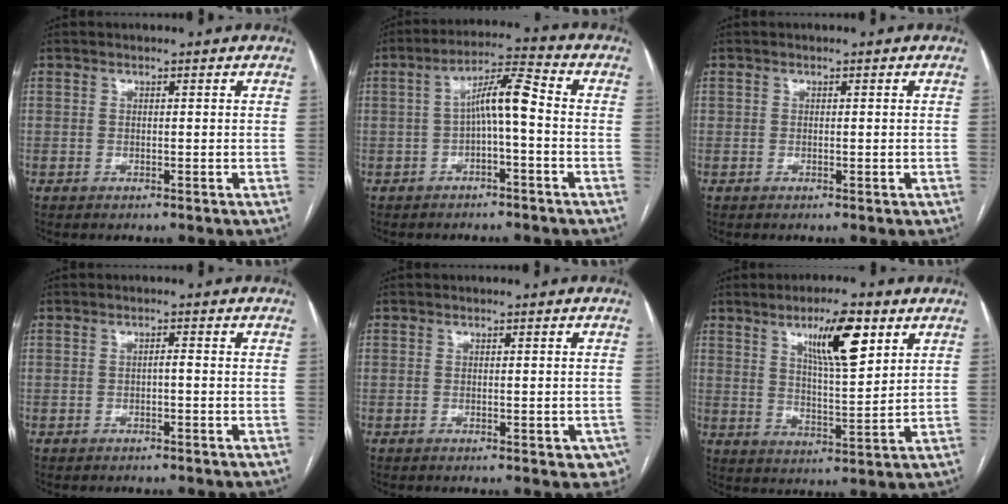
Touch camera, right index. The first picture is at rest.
{"total": 6.9, "force": [-0.7, 0.9, 6.8], "torque": [-0.118, 0.029, -0.013]}
{"total": 0.8, "force": [-0.1, 0.6, 0.5], "torque": [-0.008, 0.003, 0.003]}
{"total": 0.8, "force": [-0.3, 0.1, 0.7], "torque": [-0.011, 0.003, -0.005]}
{"total": 3.4, "force": [-1.2, 1.9, 2.6], "torque": [-0.013, 0.007, -0.009]}
{"total": 10.5, "force": [5.5, 1.9, 8.8], "torque": [-0.151, 0.001, 0.092]}